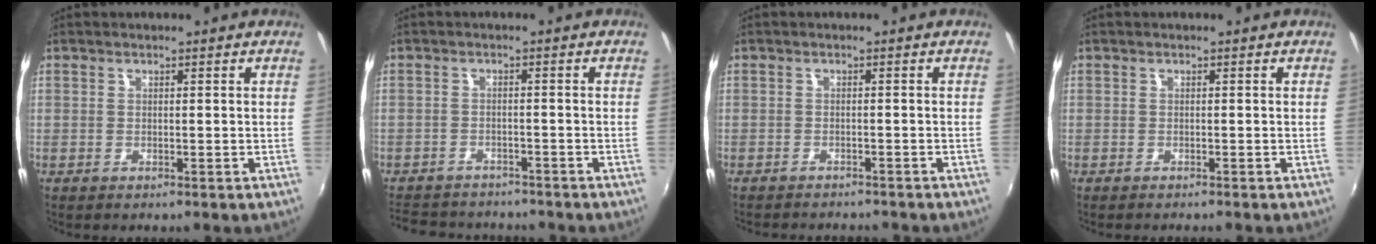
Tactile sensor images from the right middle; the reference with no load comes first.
{"total": 9.9, "force": [-8.7, 3.8, 2.7], "torque": [-0.077, 0.002, -0.133]}
{"total": 5.0, "force": [-4.7, 1.1, 1.5], "torque": [-0.041, -0.013, -0.069]}
{"total": 0.6, "force": [-0.6, 0.0, 0.1], "torque": [-0.001, -0.004, -0.011]}